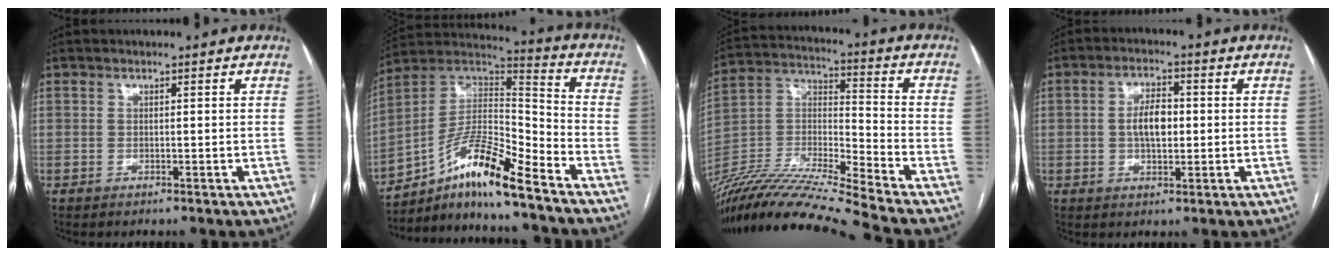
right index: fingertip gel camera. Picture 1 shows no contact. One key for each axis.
{"total": 15.0, "fx": -9.9, "fy": 1.8, "fz": 11.1, "tx": -0.201, "ty": 0.021, "tz": -0.172}
{"total": 20.1, "fx": -18.0, "fy": -2.1, "fz": 8.6, "tx": -0.178, "ty": -0.001, "tz": -0.331}
{"total": 5.4, "fx": 0.0, "fy": 2.5, "fz": 4.8, "tx": -0.090, "ty": 0.009, "tz": 0.000}